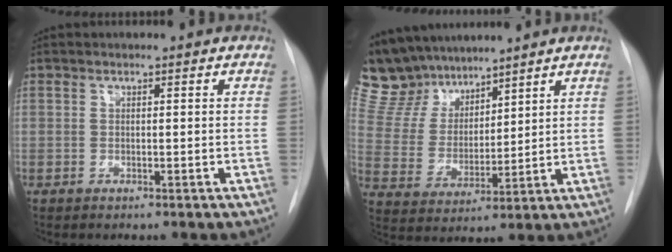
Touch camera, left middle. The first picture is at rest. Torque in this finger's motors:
{"motor_torque": [0.67, -0.83, -0.02, -0.10]}